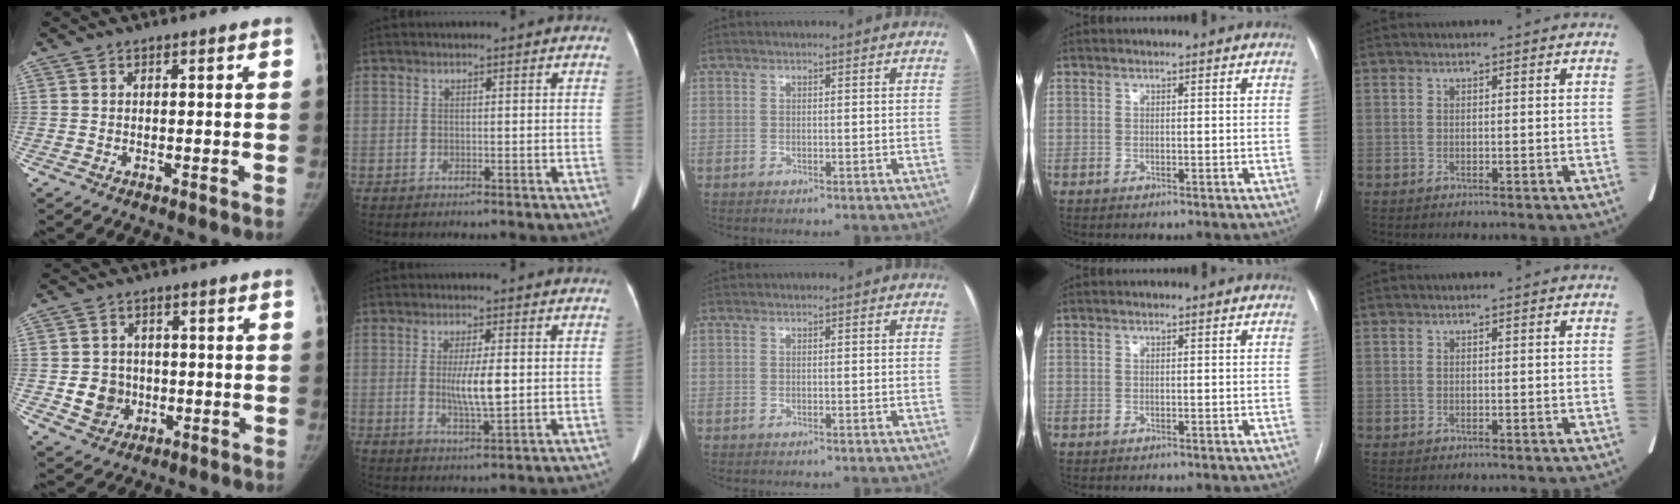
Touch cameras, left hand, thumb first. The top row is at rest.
{"thumb": {"total": 6.6, "force": [-1.2, 6.0, 2.4], "torque": [-0.013, 0.009, -0.014]}, "index": {"total": 5.4, "force": [0.2, 0.9, 5.3], "torque": [-0.099, -0.008, 0.003]}}